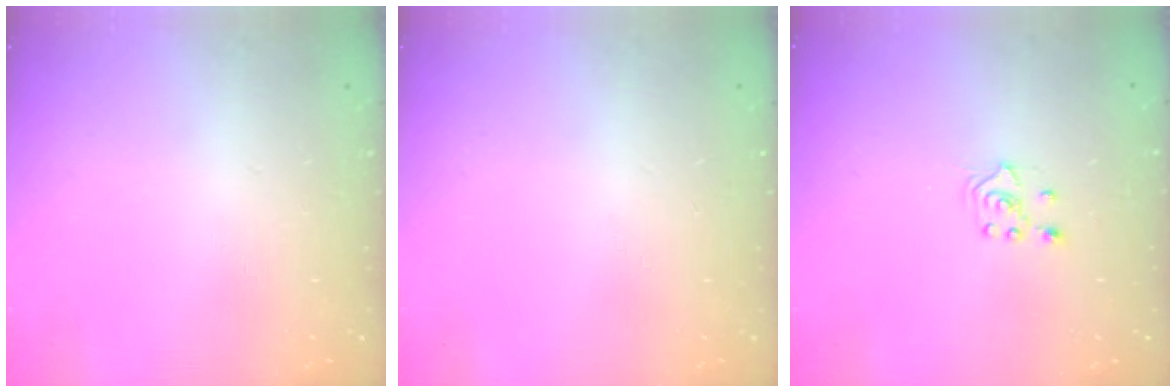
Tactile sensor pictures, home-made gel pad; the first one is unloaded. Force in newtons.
{"total": 0.0}
{"total": 3.3, "press": 3.2, "slide": 0.8}